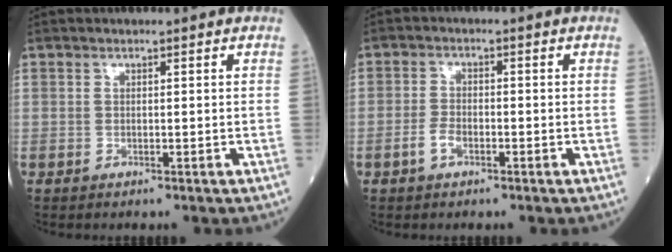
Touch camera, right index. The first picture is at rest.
{"total": 2.6, "force": [-1.3, 1.3, 1.9], "torque": [-0.040, 0.004, -0.026]}